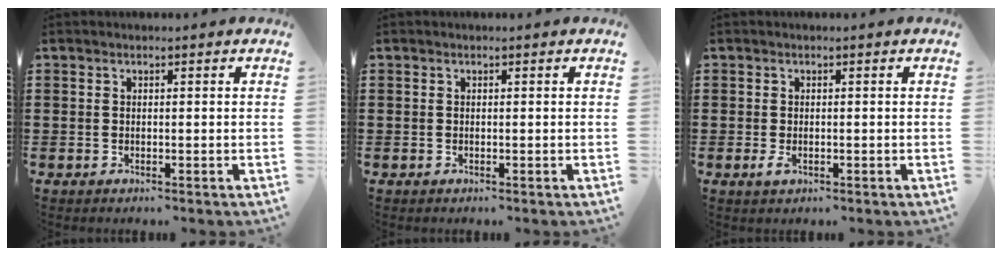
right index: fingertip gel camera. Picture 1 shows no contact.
{"total": 0.0}
{"total": 1.3, "force": [-0.4, 0.6, 1.1], "torque": [-0.029, -0.003, -0.009]}